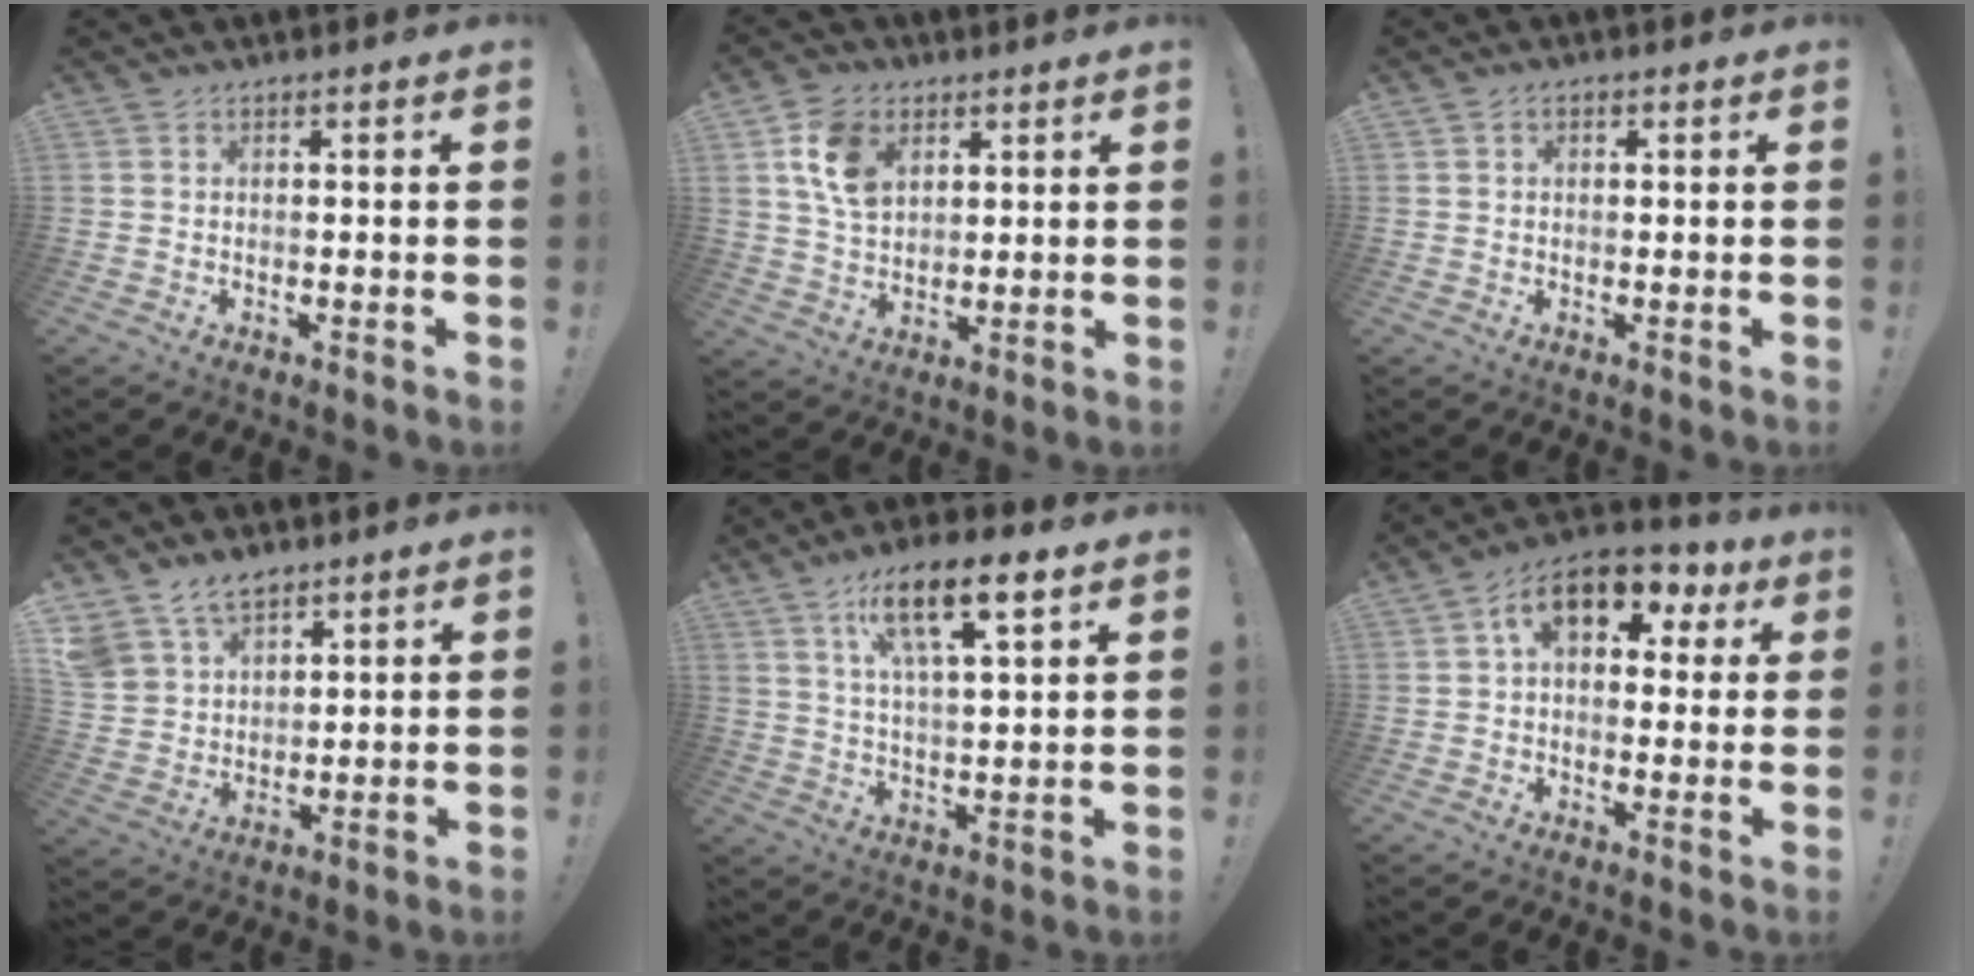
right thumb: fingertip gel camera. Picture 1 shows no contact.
{"total": 11.8, "force": [4.6, 8.4, 6.9], "torque": [-0.113, -0.005, 0.089]}
{"total": 1.2, "force": [0.1, 1.0, 0.7], "torque": [-0.005, 0.001, 0.000]}
{"total": 10.0, "force": [7.5, 6.2, 2.6], "torque": [-0.060, -0.042, 0.152]}
{"total": 14.2, "force": [7.4, 4.4, 11.3], "torque": [-0.177, -0.025, 0.119]}
{"total": 13.7, "force": [5.6, 8.1, 9.5], "torque": [-0.144, -0.015, 0.098]}